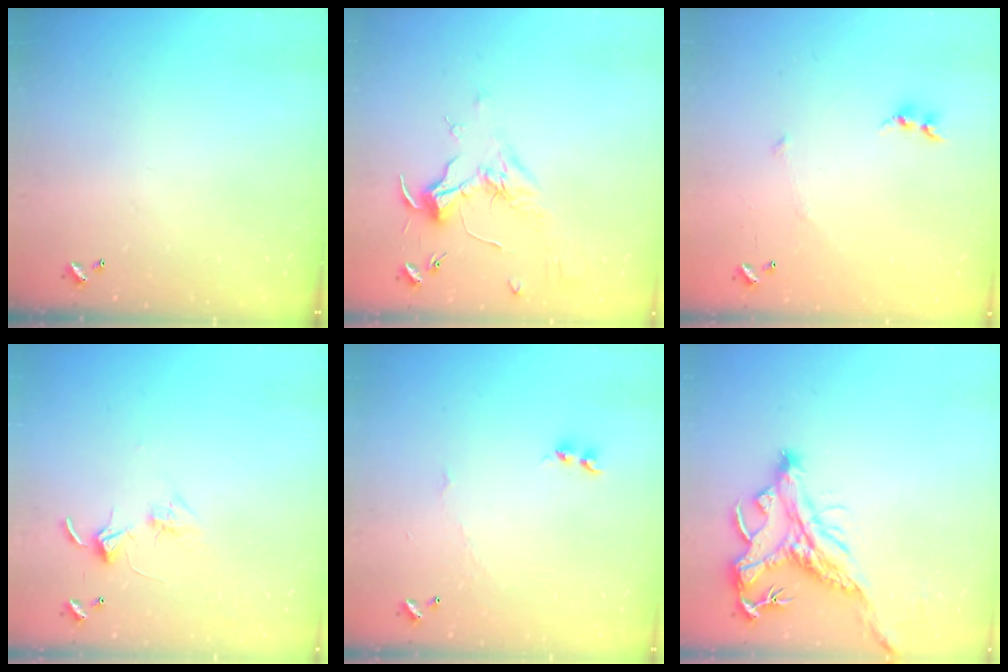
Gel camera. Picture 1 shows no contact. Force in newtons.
{"total": 1.8, "press": 1.6, "slide": 0.7}
{"total": 6.1, "press": 6.0, "slide": 0.6}
{"total": 2.8, "press": 2.8, "slide": 0.2}
{"total": 3.6, "press": 3.6, "slide": 0.5}
{"total": 4.1, "press": 3.8, "slide": 1.5}